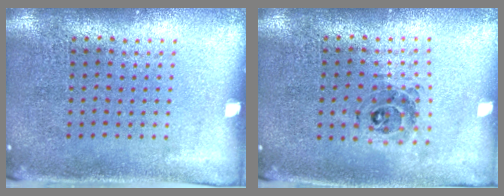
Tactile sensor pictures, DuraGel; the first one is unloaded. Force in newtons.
{"total": 0.5, "press": 0.5, "slide": 0.2}